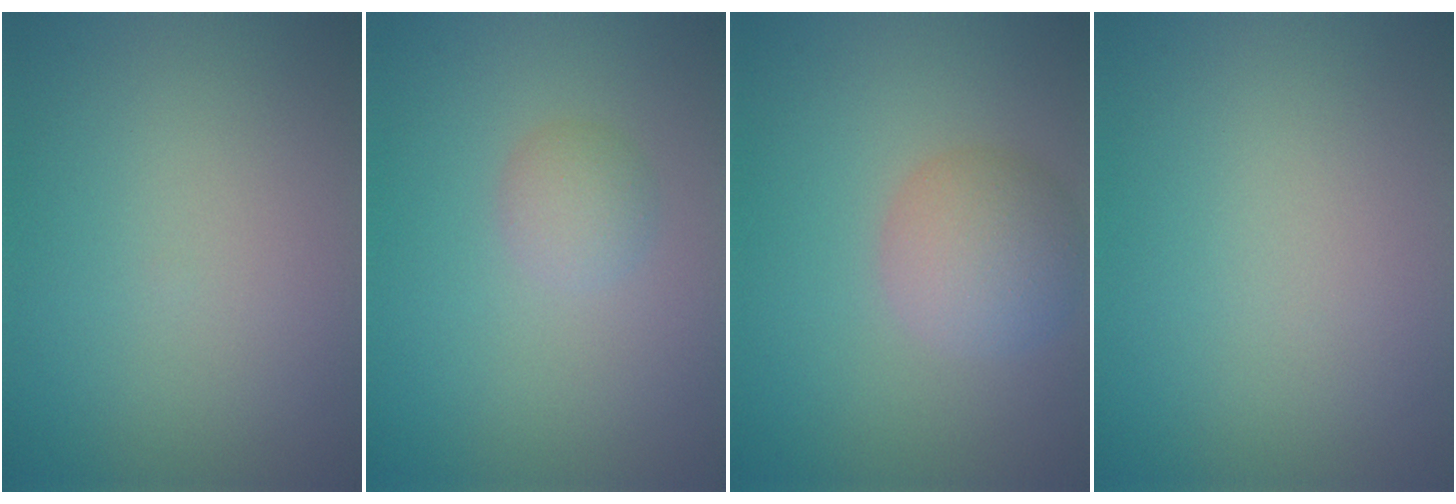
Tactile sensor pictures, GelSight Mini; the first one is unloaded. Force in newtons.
{"total": 1.7, "press": 1.7, "slide": 0.2}
{"total": 4.1, "press": 4.1, "slide": 0.3}
{"total": 0.0}